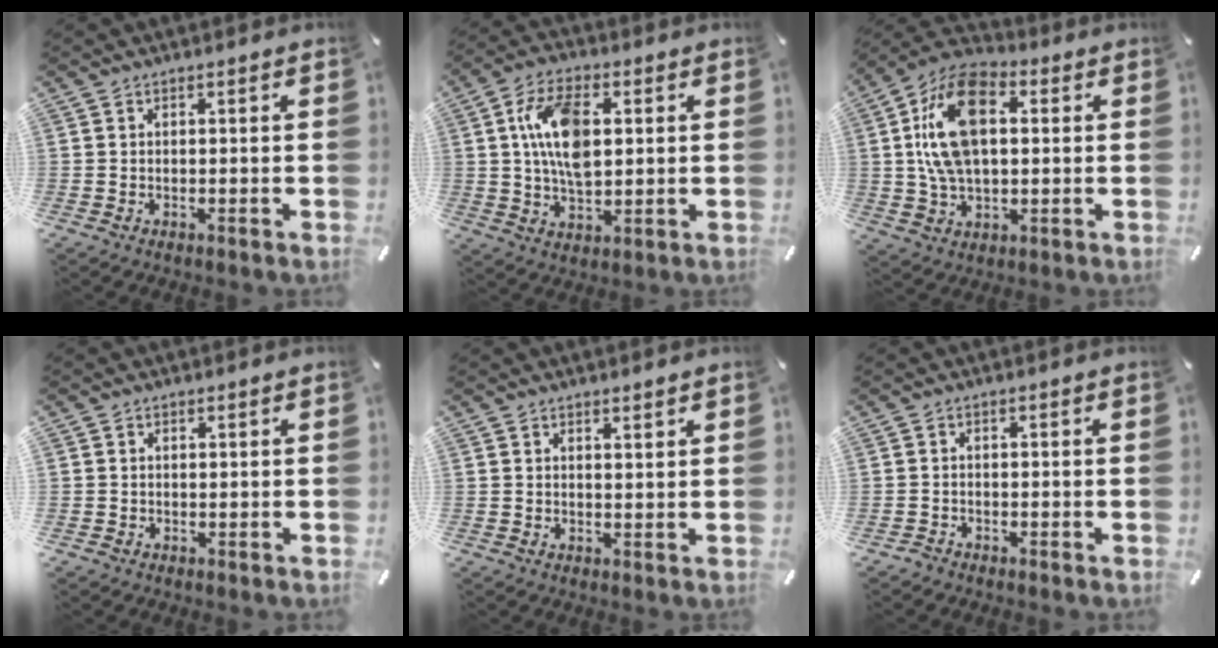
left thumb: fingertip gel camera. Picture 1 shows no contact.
{"total": 12.3, "force": [2.1, 6.9, 10.0], "torque": [-0.198, 0.000, 0.036]}
{"total": 17.6, "force": [2.7, 11.1, 13.4], "torque": [-0.281, 0.003, 0.044]}
{"total": 1.4, "force": [0.0, 1.4, -0.2], "torque": [0.005, 0.004, -0.003]}
{"total": 1.3, "force": [1.2, 0.0, 0.4], "torque": [-0.007, -0.004, 0.023]}
{"total": 1.4, "force": [-1.2, 0.5, 0.2], "torque": [-0.003, 0.006, -0.027]}